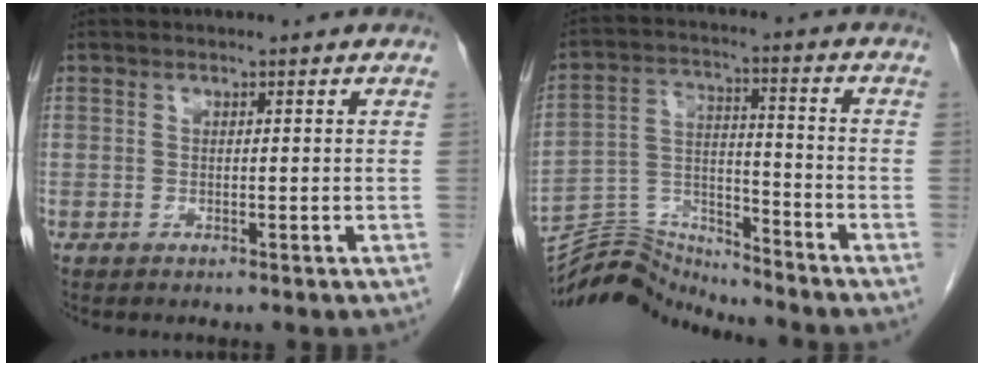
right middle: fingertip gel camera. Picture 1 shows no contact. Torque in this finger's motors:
{"motor_torque": [-0.39, -0.61, -0.27, -0.08]}